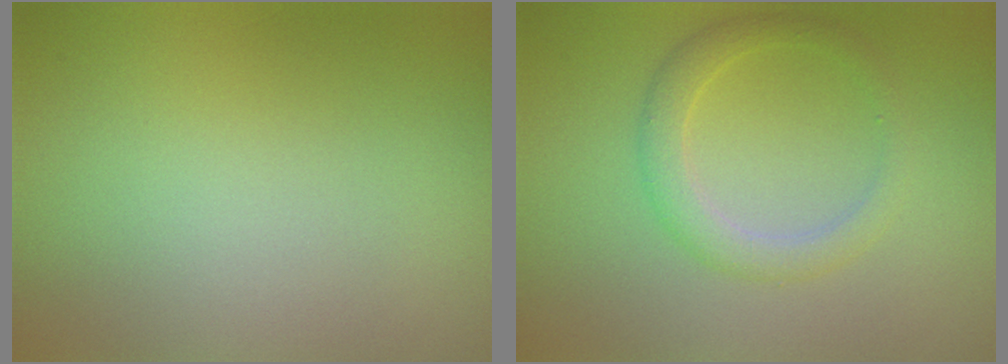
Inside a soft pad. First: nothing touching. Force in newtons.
{"total": 2.5, "press": 2.5, "slide": 0.2}